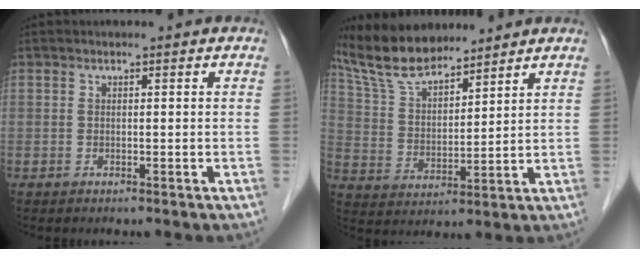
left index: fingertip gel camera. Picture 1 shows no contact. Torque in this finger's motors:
{"motor_torque": [0.16, -0.42, 0.13, 0.05]}